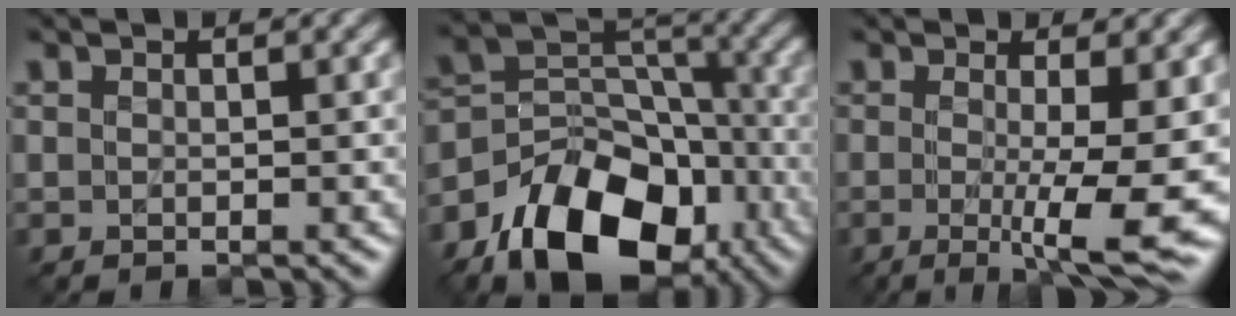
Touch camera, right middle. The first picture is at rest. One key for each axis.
{"total": 12.2, "fx": -7.0, "fy": 7.5, "fz": 6.7, "tx": -0.114, "ty": 0.001, "tz": -0.133}
{"total": 7.0, "fx": -0.9, "fy": 1.0, "fz": 6.9, "tx": -0.108, "ty": -0.016, "tz": -0.011}